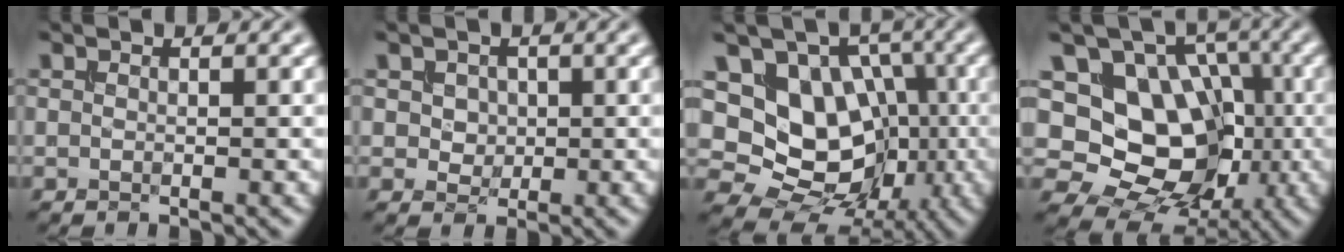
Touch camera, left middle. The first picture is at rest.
{"total": 2.3, "force": [0.6, 1.9, 1.1], "torque": [-0.032, 0.004, 0.017]}
{"total": 12.2, "force": [-0.2, 10.2, 6.8], "torque": [-0.103, 0.001, -0.019]}
{"total": 14.0, "force": [0.1, 11.6, 7.8], "torque": [-0.120, 0.024, -0.018]}